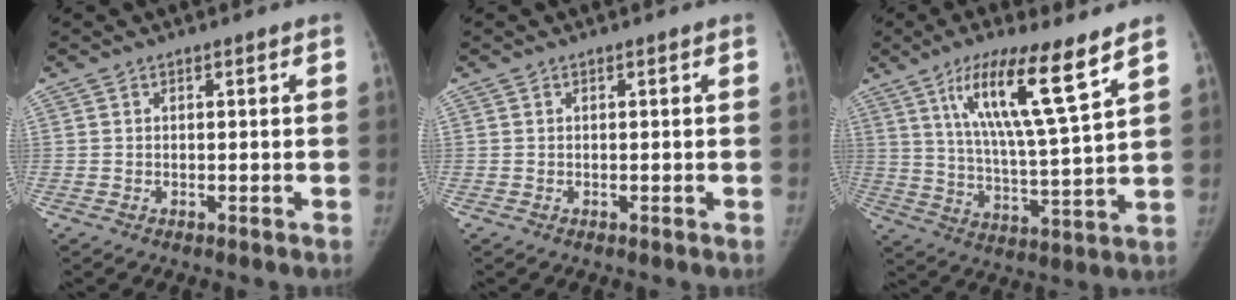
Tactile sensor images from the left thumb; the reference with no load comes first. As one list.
[{"total": 0.0}, {"total": 15.7, "force": [8.8, 1.7, 12.9], "torque": [-0.222, -0.044, 0.160]}]